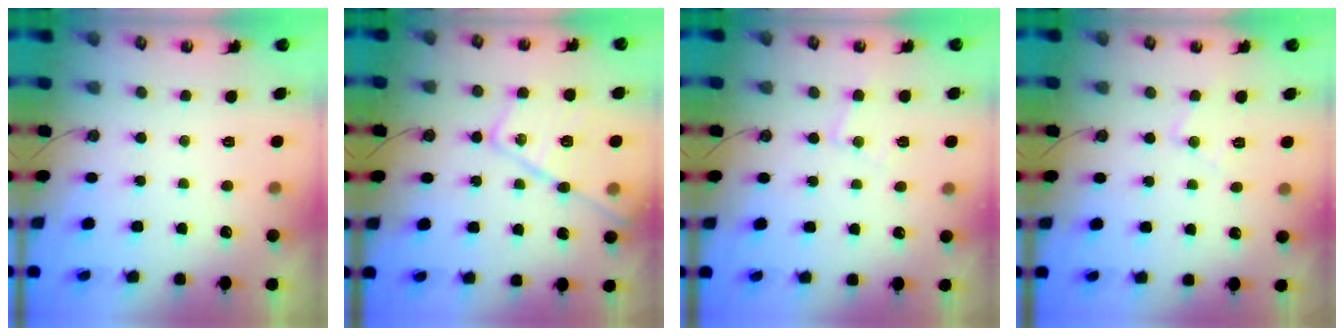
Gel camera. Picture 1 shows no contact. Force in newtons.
{"total": 17.8, "press": 17.7, "slide": 1.9}
{"total": 6.4, "press": 6.4, "slide": 0.3}
{"total": 6.7, "press": 6.7, "slide": 0.4}